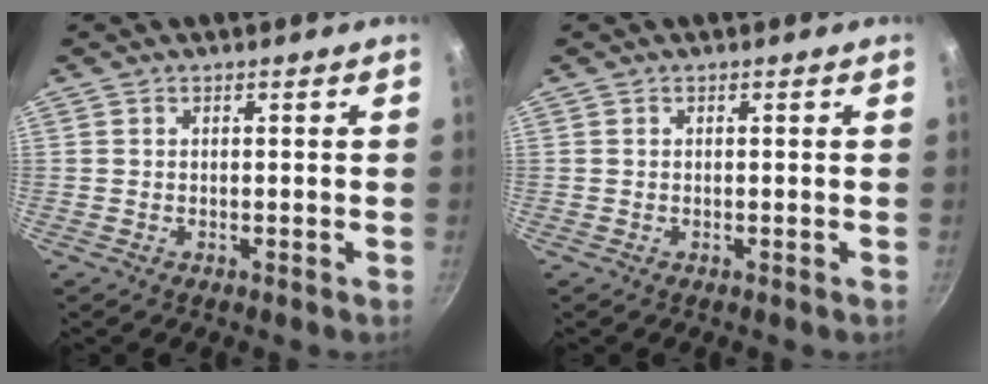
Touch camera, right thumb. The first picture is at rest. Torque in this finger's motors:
{"motor_torque": [0.01, 0.00, 0.14, 0.13, 0.01]}